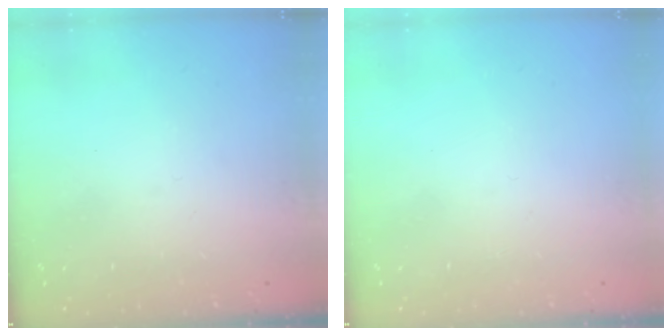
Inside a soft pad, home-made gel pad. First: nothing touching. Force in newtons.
{"total": 1.8, "press": 1.7, "slide": 0.1}